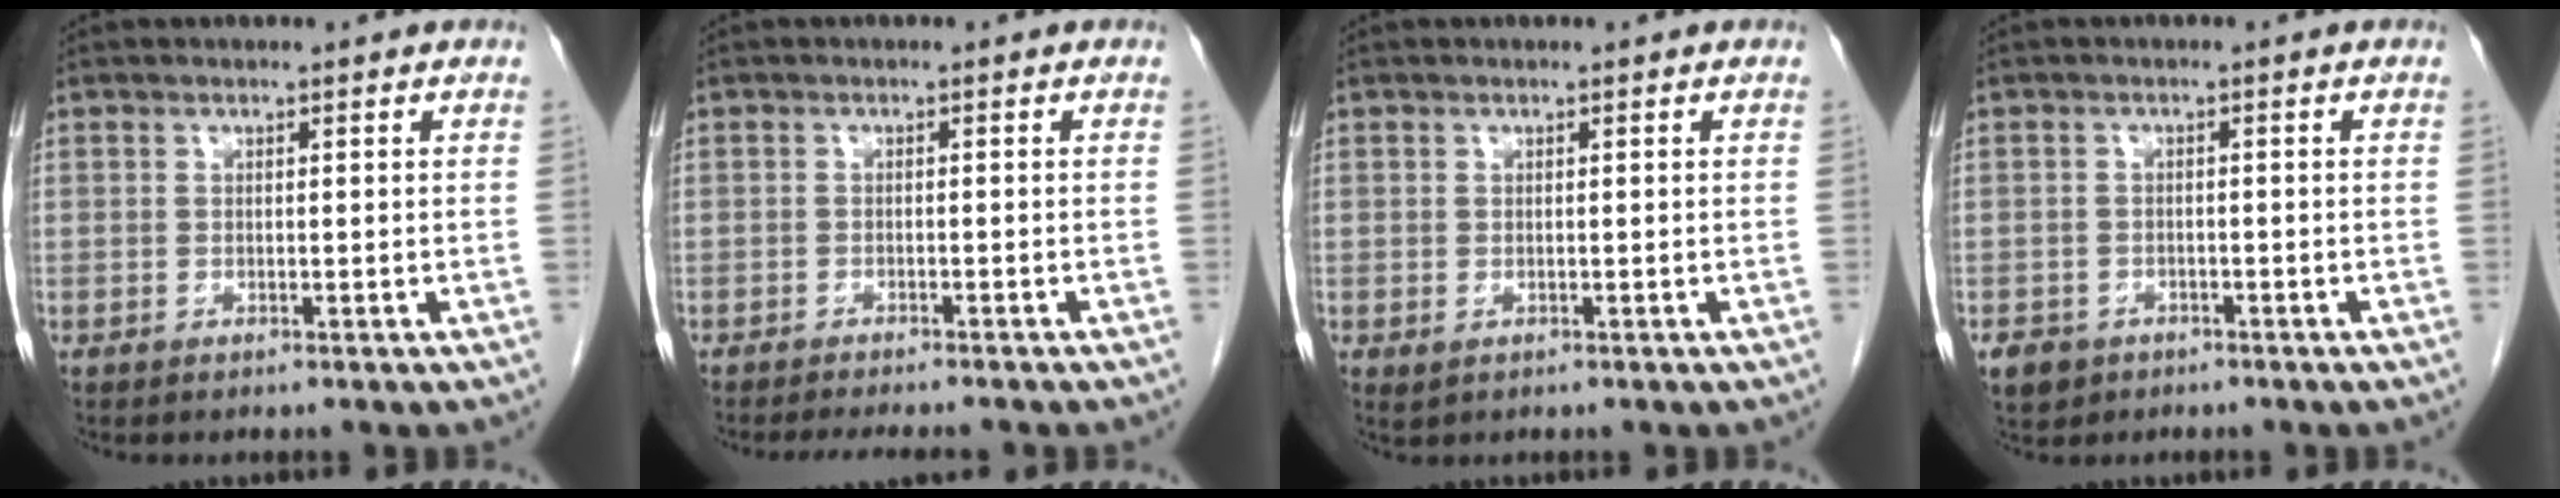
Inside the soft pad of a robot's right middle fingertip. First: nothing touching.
{"total": 6.9, "force": [-6.2, 0.9, 2.9], "torque": [-0.037, -0.013, -0.084]}
{"total": 0.7, "force": [-0.1, 0.5, 0.5], "torque": [-0.014, -0.003, 0.005]}
{"total": 3.9, "force": [-2.4, 2.9, 0.8], "torque": [-0.013, 0.005, -0.034]}